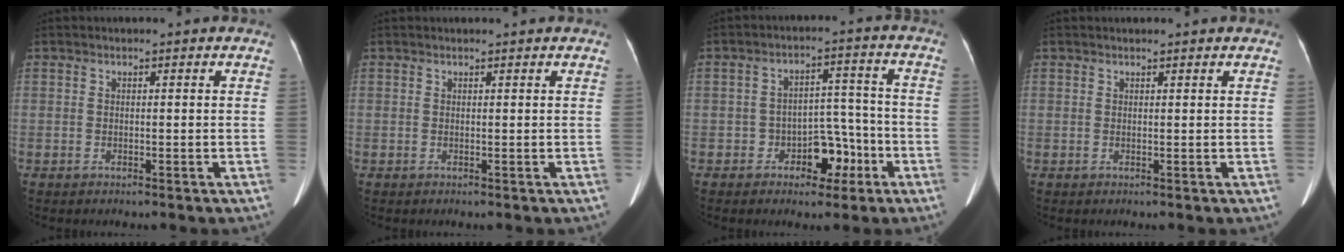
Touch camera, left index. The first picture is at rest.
{"total": 1.0, "force": [0.9, -0.1, 0.3], "torque": [-0.007, 0.011, 0.015]}
{"total": 6.7, "force": [-3.4, 4.0, 4.1], "torque": [-0.053, 0.030, -0.047]}
{"total": 1.4, "force": [1.3, 0.2, 0.7], "torque": [-0.008, 0.019, 0.019]}